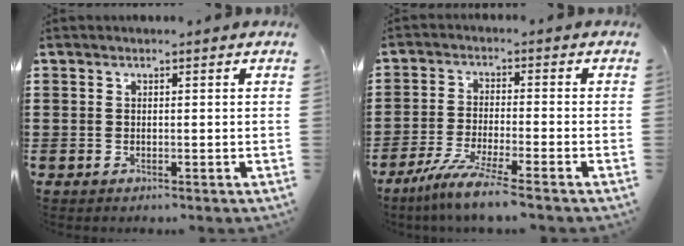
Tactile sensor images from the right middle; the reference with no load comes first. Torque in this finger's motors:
{"motor_torque": [1.69, -0.45, 0.19, 0.11]}